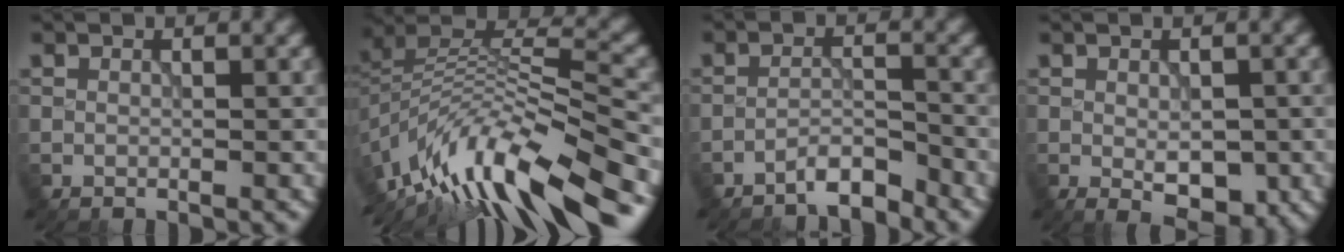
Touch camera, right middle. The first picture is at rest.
{"total": 12.5, "force": [-7.5, 4.4, 9.0], "torque": [-0.181, 0.024, -0.132]}
{"total": 2.8, "force": [-2.6, 0.4, 1.0], "torque": [-0.012, 0.009, -0.050]}
{"total": 3.9, "force": [-1.1, 1.8, 3.2], "torque": [-0.047, -0.010, -0.011]}